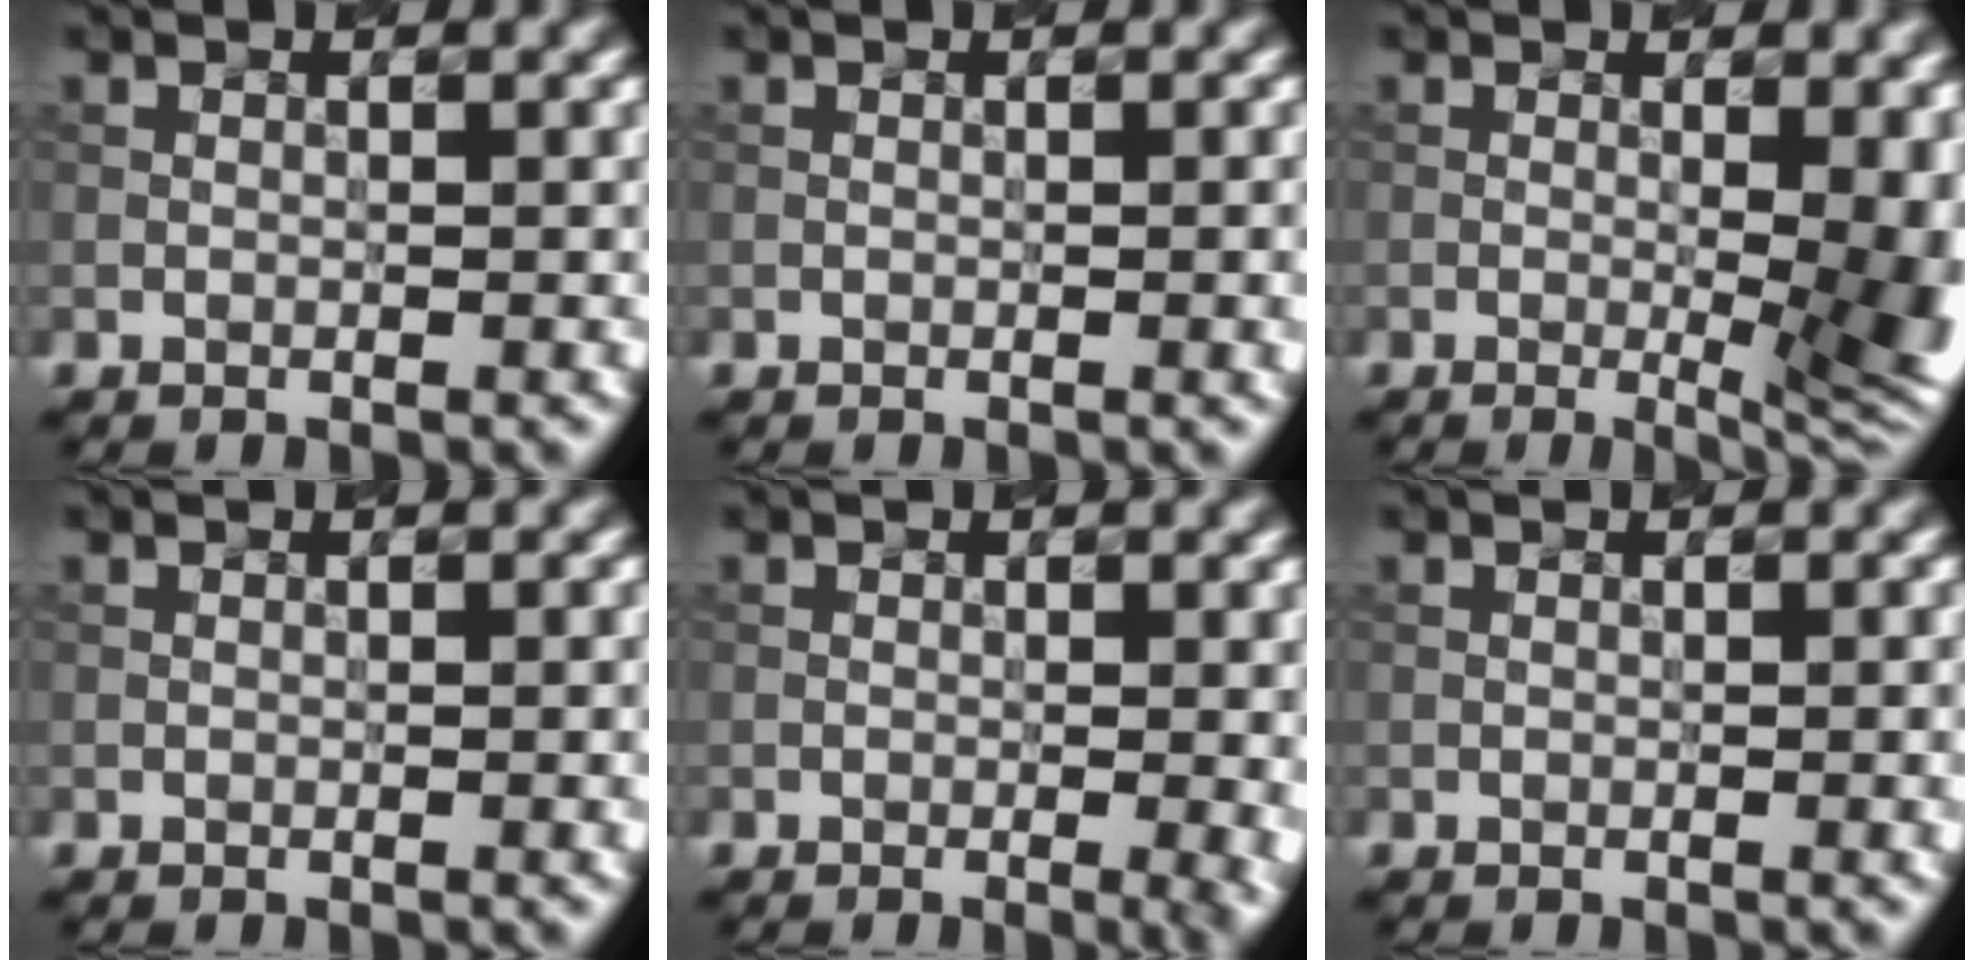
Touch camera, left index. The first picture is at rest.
{"total": 1.5, "force": [-0.1, 0.6, 1.4], "torque": [-0.007, 0.011, -0.003]}
{"total": 10.1, "force": [-0.5, 3.8, 9.3], "torque": [-0.075, 0.016, 0.002]}
{"total": 0.8, "force": [0.0, 0.3, 0.8], "torque": [-0.007, 0.004, -0.003]}
{"total": 3.8, "force": [-0.6, 1.6, 3.4], "torque": [-0.027, 0.011, 0.003]}
{"total": 1.2, "force": [-0.1, 0.4, 1.1], "torque": [-0.008, 0.008, -0.003]}